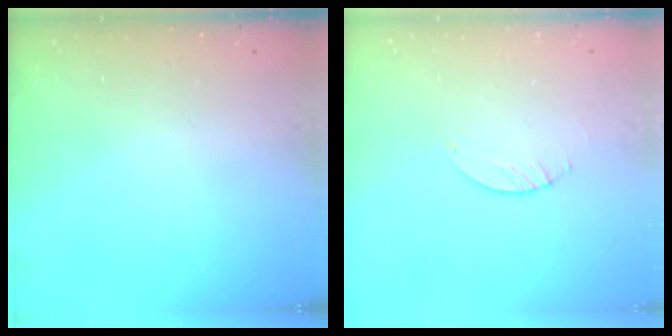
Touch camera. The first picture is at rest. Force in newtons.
{"total": 0.9, "press": 0.8, "slide": 0.2}